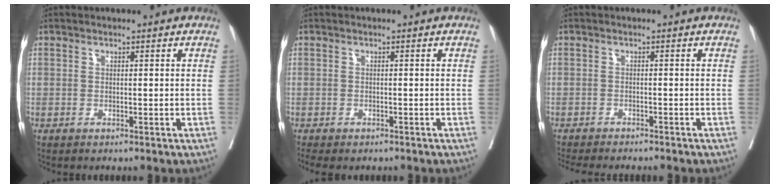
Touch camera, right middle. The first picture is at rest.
{"total": 4.1, "force": [-3.4, 1.8, 1.6], "torque": [-0.022, -0.007, -0.046]}
{"total": 10.7, "force": [-9.7, 1.6, 4.4], "torque": [-0.060, -0.019, -0.127]}